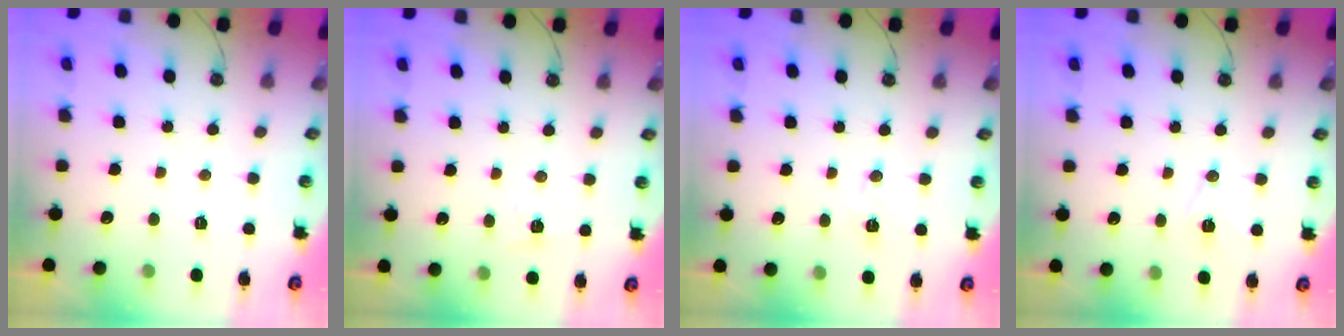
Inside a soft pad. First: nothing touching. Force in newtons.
{"total": 6.3, "press": 6.0, "slide": 1.9}
{"total": 6.6, "press": 6.2, "slide": 2.3}
{"total": 7.2, "press": 6.1, "slide": 3.9}